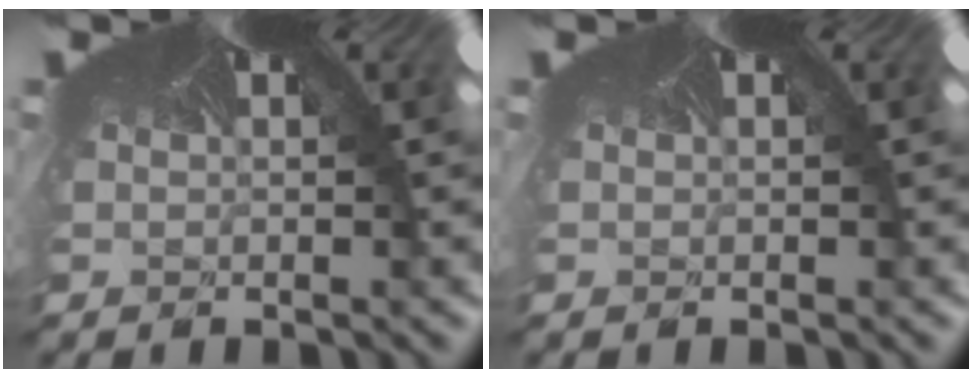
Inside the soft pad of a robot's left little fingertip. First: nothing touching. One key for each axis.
{"total": 0.0}